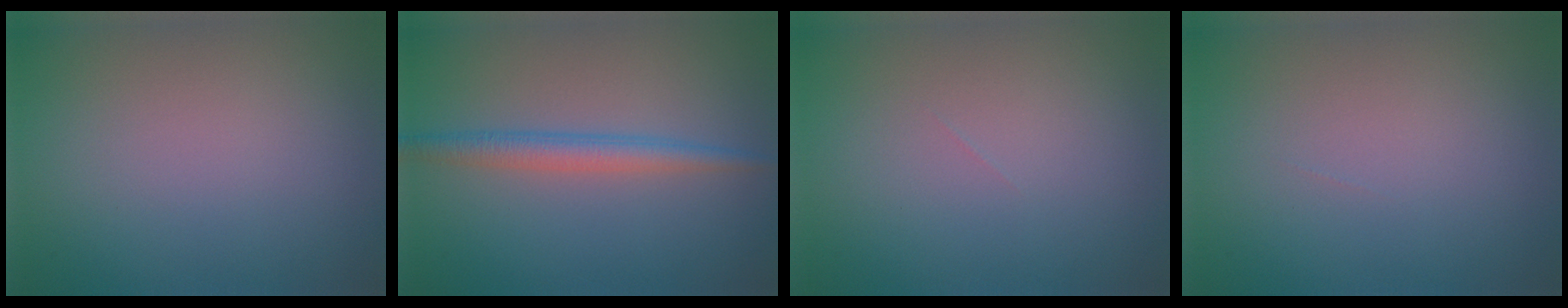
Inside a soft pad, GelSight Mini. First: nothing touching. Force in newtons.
{"total": 2.7, "press": 2.7, "slide": 0.1}
{"total": 0.0}
{"total": 0.0}